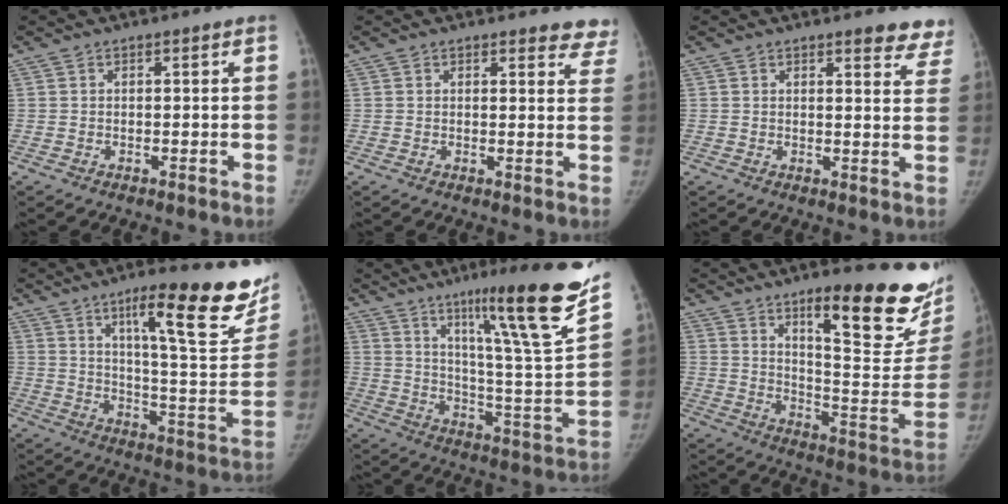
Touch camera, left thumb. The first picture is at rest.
{"total": 6.4, "force": [6.0, 2.3, 0.9], "torque": [0.039, -0.029, 0.038]}
{"total": 7.6, "force": [6.5, 2.4, 3.1], "torque": [0.003, -0.033, 0.054]}
{"total": 24.5, "force": [14.0, 5.3, 19.4], "torque": [-0.228, -0.061, 0.208]}
{"total": 25.6, "force": [15.7, 2.3, 20.0], "torque": [-0.273, -0.074, 0.245]}
{"total": 25.2, "force": [15.8, 6.3, 18.6], "torque": [-0.206, -0.098, 0.232]}